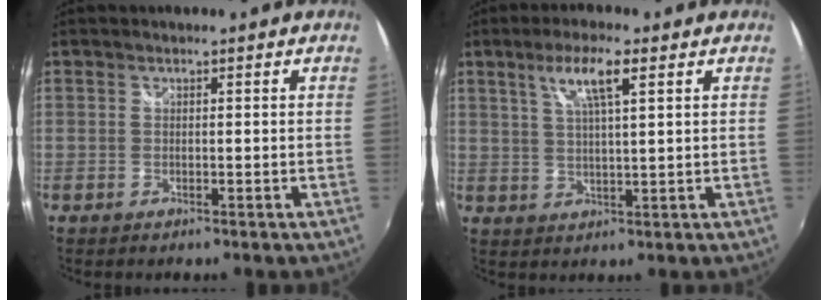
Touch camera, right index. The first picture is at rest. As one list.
[{"total": 6.6, "force": [3.2, 0.9, 5.7], "torque": [-0.107, 0.005, 0.058]}]